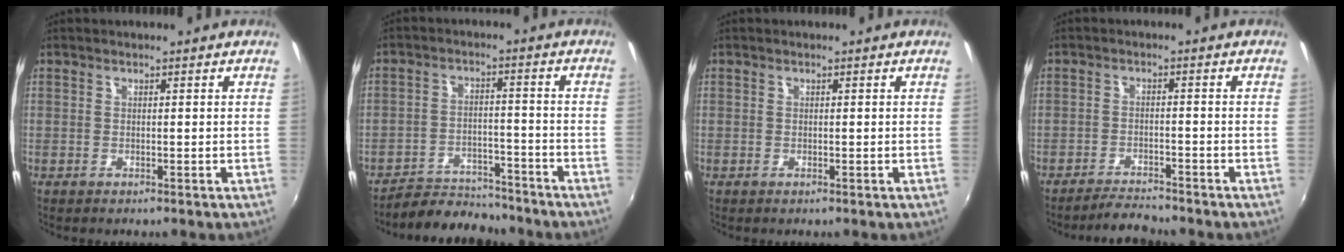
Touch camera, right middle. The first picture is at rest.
{"total": 8.6, "force": [-8.1, 2.4, 1.5], "torque": [-0.046, 0.007, -0.121]}
{"total": 0.0}
{"total": 4.6, "force": [-4.5, 0.2, 1.0], "torque": [-0.039, -0.009, -0.078]}